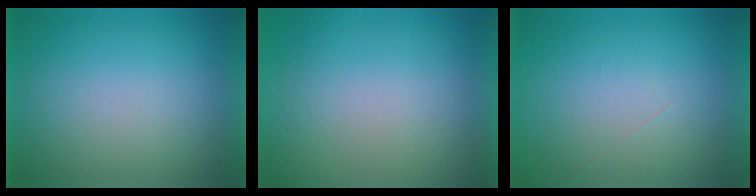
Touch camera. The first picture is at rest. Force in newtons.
{"total": 6.2}
{"total": 1.2}